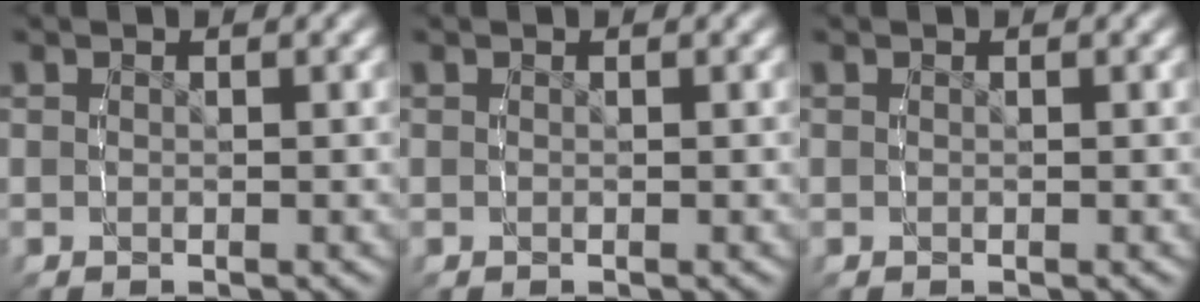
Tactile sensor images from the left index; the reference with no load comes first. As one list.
[{"total": 0.0}, {"total": 0.0}]